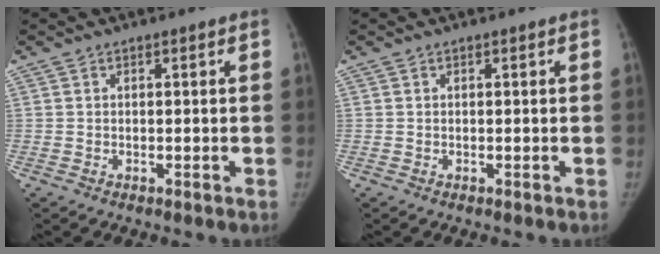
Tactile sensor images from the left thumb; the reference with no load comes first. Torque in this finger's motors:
{"motor_torque": [-0.30, -0.24, 0.16, -0.19, 0.00]}